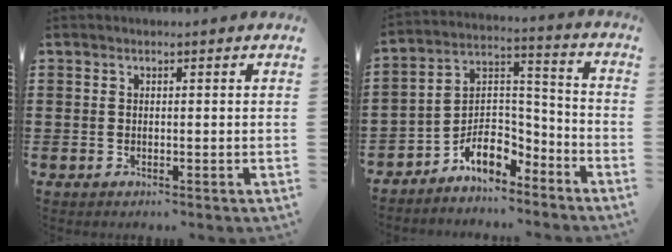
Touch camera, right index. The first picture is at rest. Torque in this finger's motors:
{"motor_torque": [0.10, 0.32, 0.19, 0.06]}